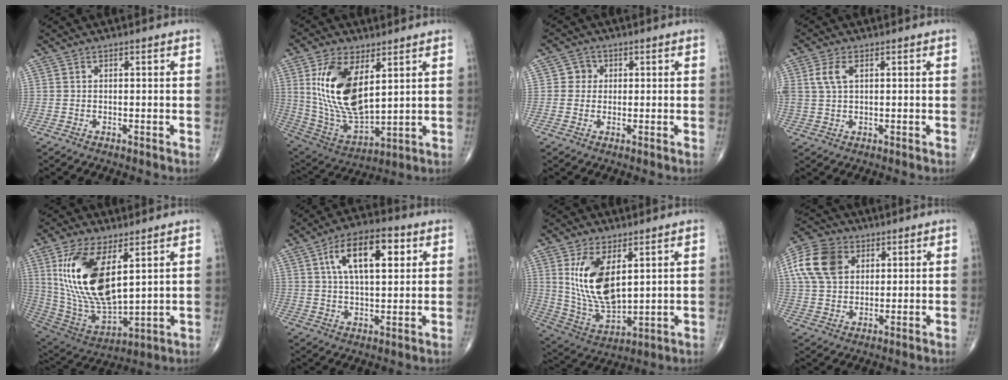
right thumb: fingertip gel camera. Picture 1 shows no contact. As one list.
[{"total": 17.8, "force": [5.4, 8.9, 14.5], "torque": [-0.266, -0.025, 0.118]}, {"total": 2.8, "force": [0.4, 2.7, 0.5], "torque": [0.013, 0.005, -0.001]}, {"total": 4.4, "force": [1.5, 2.4, 3.4], "torque": [-0.084, 0.006, 0.030]}, {"total": 20.3, "force": [6.4, 9.3, 16.9], "torque": [-0.325, -0.029, 0.134]}, {"total": 13.8, "force": [4.7, 6.2, 11.4], "torque": [-0.171, 0.000, 0.075]}, {"total": 14.4, "force": [4.3, 7.1, 11.8], "torque": [-0.213, -0.024, 0.102]}, {"total": 12.3, "force": [3.9, 9.0, 7.5], "torque": [-0.133, 0.004, 0.066]}]